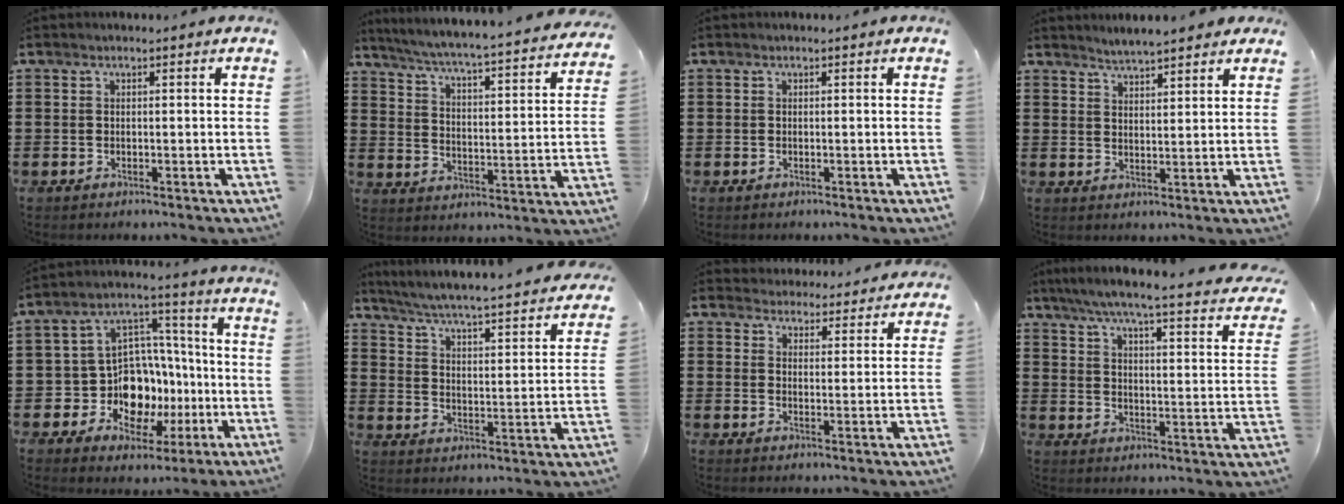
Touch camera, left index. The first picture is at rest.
{"total": 4.3, "force": [3.8, -0.6, 1.8], "torque": [-0.055, -0.042, 0.054]}
{"total": 0.0}
{"total": 3.1, "force": [3.0, 0.0, 0.2], "torque": [-0.014, -0.007, 0.055]}
{"total": 12.5, "force": [-3.0, 10.6, 5.9], "torque": [-0.143, 0.004, -0.042]}
{"total": 3.7, "force": [3.3, -0.7, 1.6], "torque": [-0.052, -0.040, 0.042]}
{"total": 4.2, "force": [4.2, 0.2, -0.3], "torque": [-0.015, -0.026, 0.074]}
{"total": 5.5, "force": [4.4, -0.5, 3.3], "torque": [-0.084, -0.042, 0.065]}